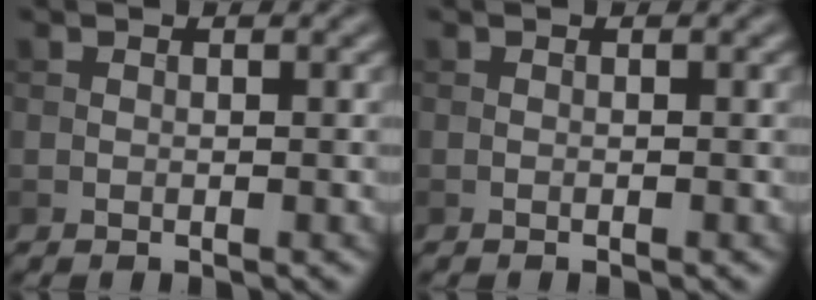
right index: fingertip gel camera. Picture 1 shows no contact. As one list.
[{"total": 0.0}]